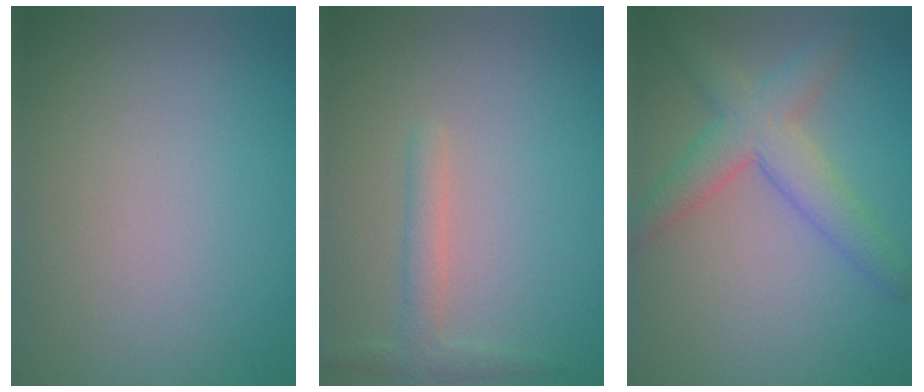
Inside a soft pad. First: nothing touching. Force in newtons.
{"total": 1.9, "press": 1.9, "slide": 0.1}
{"total": 4.6, "press": 4.6, "slide": 0.2}